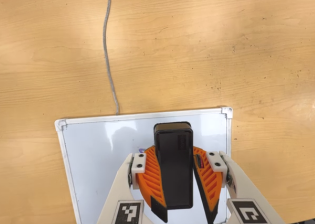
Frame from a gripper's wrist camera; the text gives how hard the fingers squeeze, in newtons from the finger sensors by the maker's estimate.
{"total": 13.8, "left": 12.4, "right": 15.3}